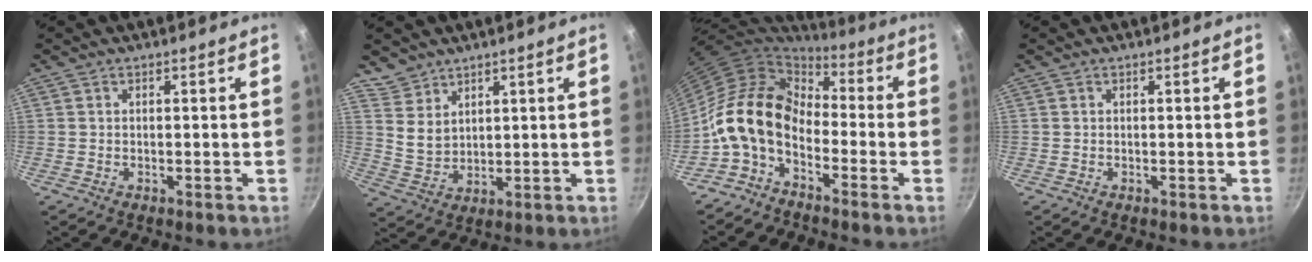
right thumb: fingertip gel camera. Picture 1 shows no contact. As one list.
[{"total": 6.1, "force": [4.6, 3.9, 1.1], "torque": [0.000, -0.019, 0.098]}, {"total": 13.1, "force": [-3.8, 8.7, 9.0], "torque": [-0.145, 0.047, -0.095]}, {"total": 0.0}]